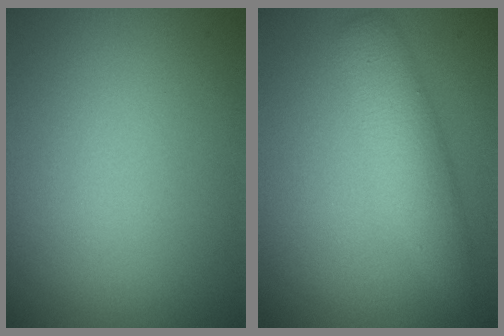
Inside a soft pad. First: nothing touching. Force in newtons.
{"total": 3.9, "press": 3.9, "slide": 0.1}